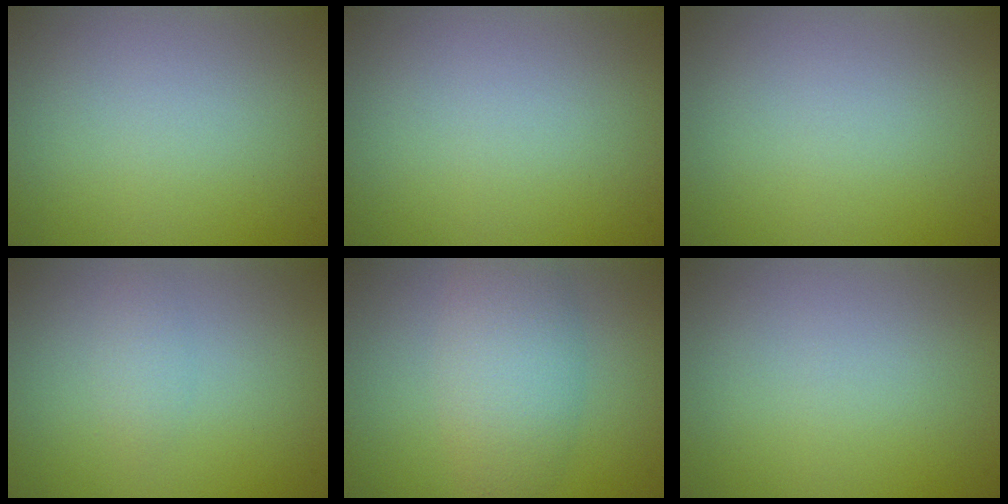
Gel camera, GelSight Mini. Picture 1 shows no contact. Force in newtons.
{"total": 0.0}
{"total": 0.0}
{"total": 1.2, "press": 1.2, "slide": 0.0}
{"total": 4.9, "press": 4.9, "slide": 0.2}
{"total": 0.0}